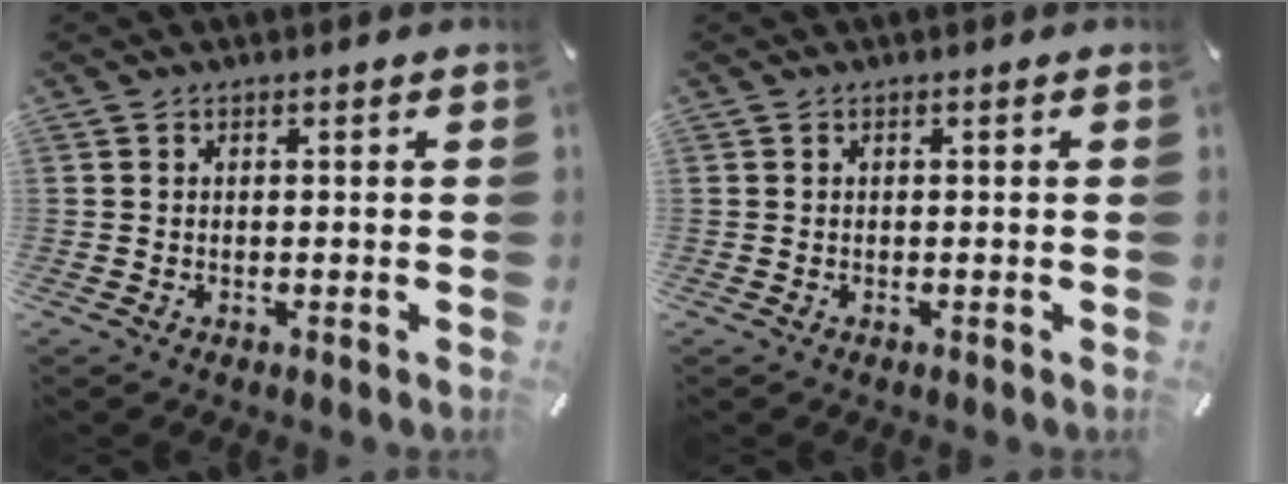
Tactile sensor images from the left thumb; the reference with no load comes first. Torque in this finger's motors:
{"motor_torque": [-0.48, -0.40, -0.08, 0.09, -0.02]}